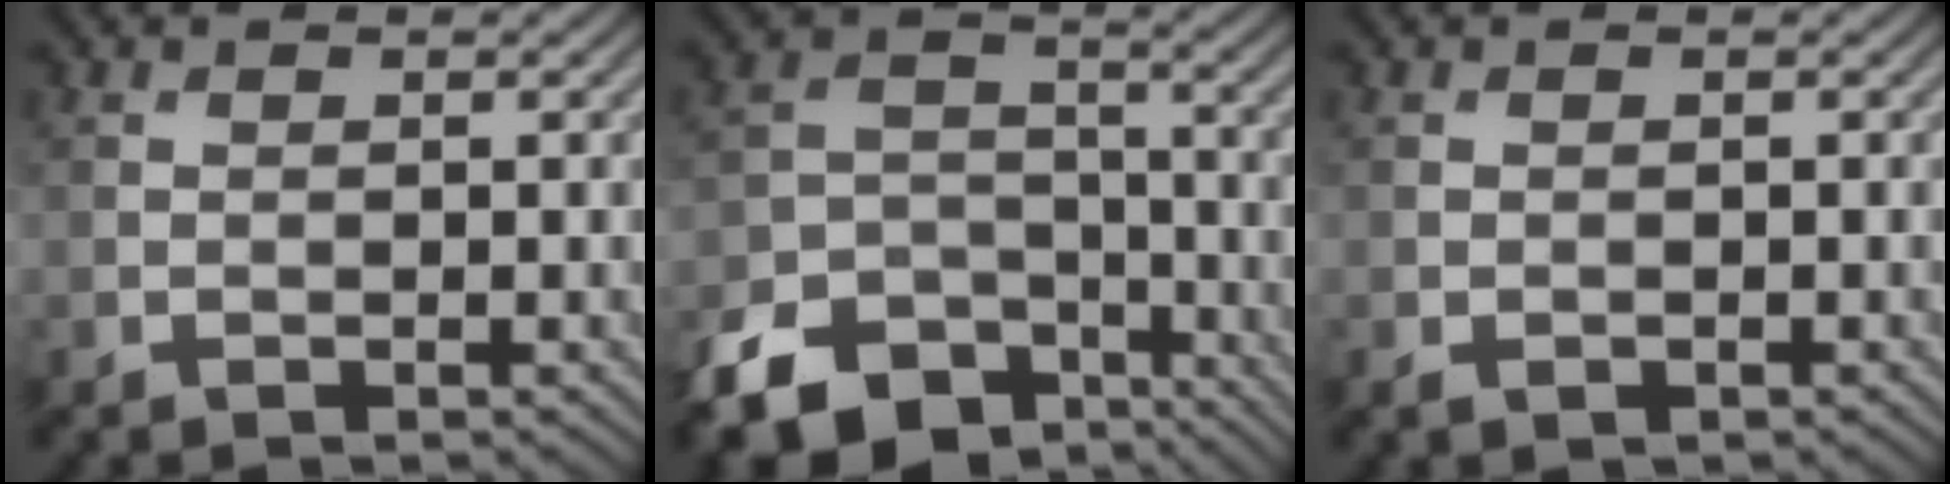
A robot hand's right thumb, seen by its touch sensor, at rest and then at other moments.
{"total": 12.0, "force": [-8.7, 6.3, 5.3], "torque": [-0.119, -0.021, -0.154]}
{"total": 0.9, "force": [-0.5, 0.6, 0.4], "torque": [-0.008, -0.006, -0.009]}